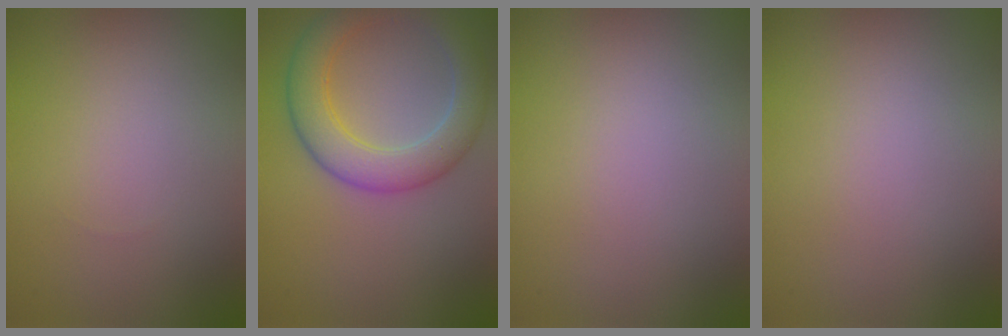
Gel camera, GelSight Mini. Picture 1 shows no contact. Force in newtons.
{"total": 5.6, "press": 5.6, "slide": 0.3}
{"total": 0.0}
{"total": 0.0}